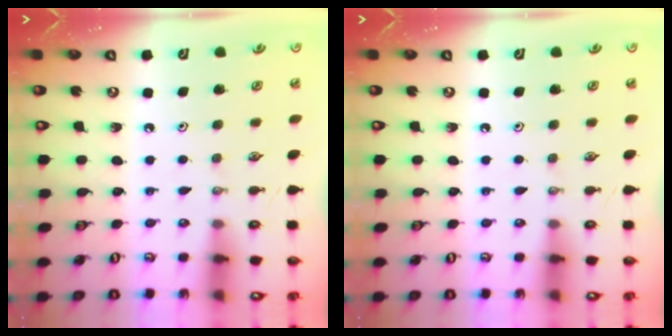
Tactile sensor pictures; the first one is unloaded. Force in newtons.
{"total": 0.0}